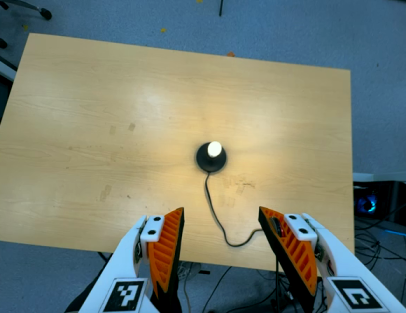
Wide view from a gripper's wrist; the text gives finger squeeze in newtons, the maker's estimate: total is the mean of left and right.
{"total": 0.0}